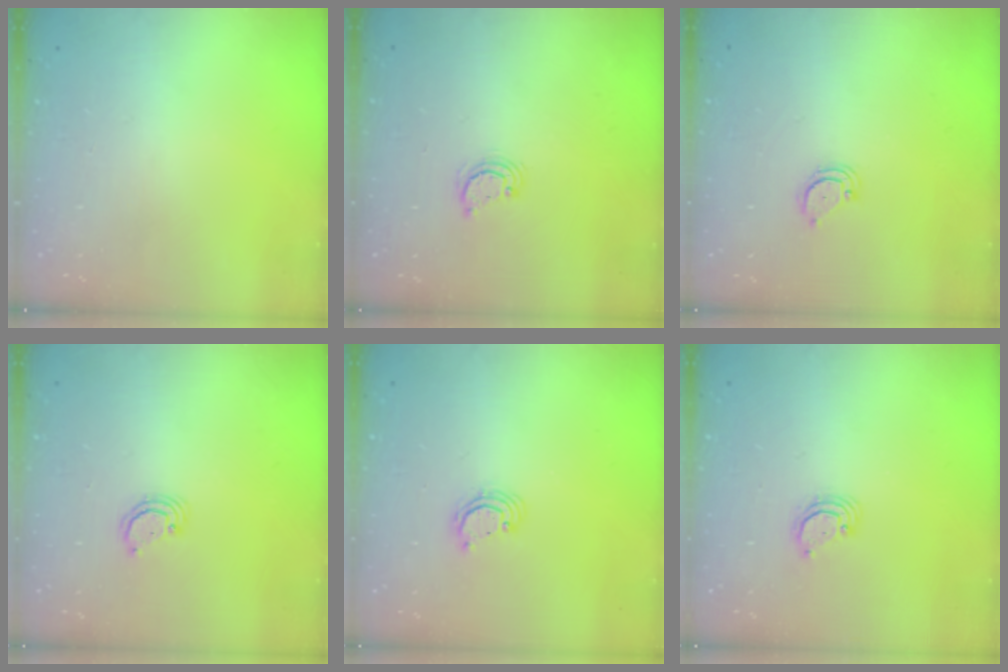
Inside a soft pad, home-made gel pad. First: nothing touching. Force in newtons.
{"total": 3.0, "press": 3.0, "slide": 0.2}
{"total": 2.6, "press": 2.6, "slide": 0.2}
{"total": 2.4, "press": 2.4, "slide": 0.2}
{"total": 2.4, "press": 2.4, "slide": 0.1}
{"total": 2.9, "press": 2.9, "slide": 0.3}